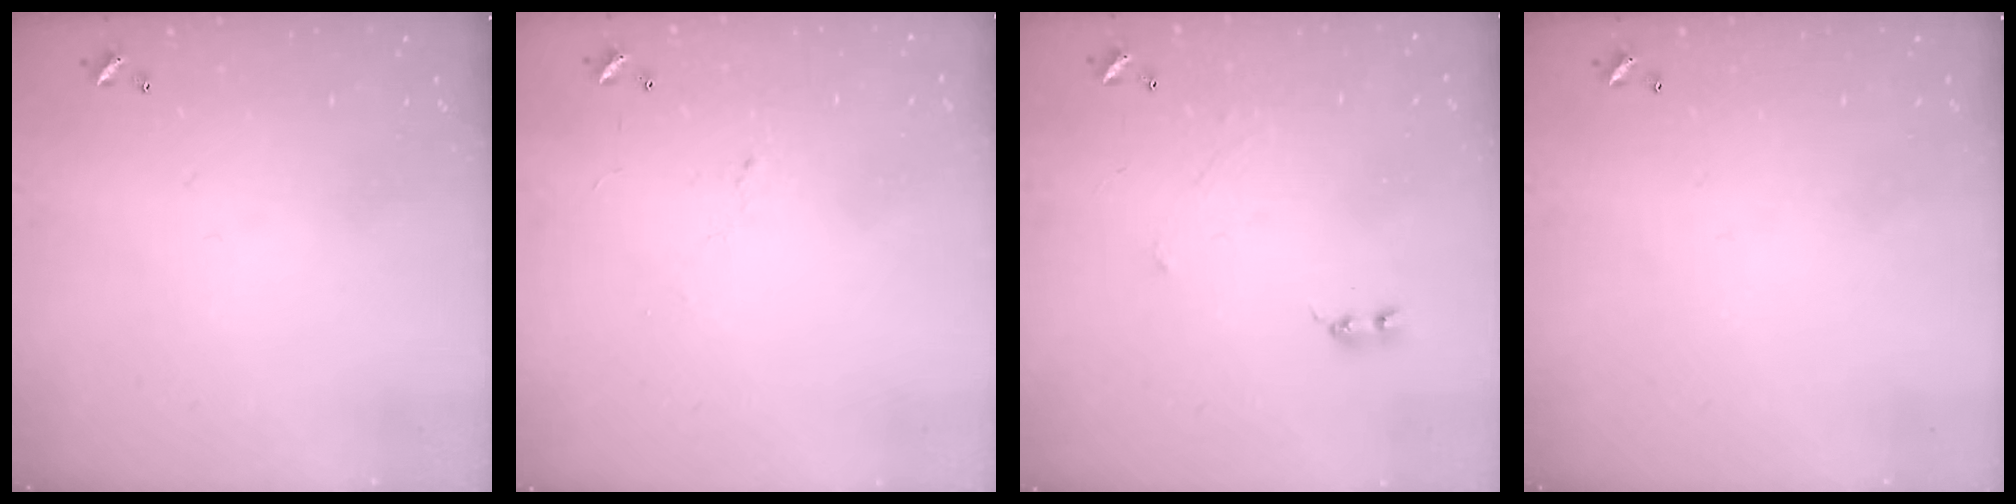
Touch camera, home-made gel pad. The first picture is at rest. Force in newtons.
{"total": 0.7, "press": 0.4, "slide": 0.6}
{"total": 0.9, "press": 0.8, "slide": 0.3}
{"total": 0.0}